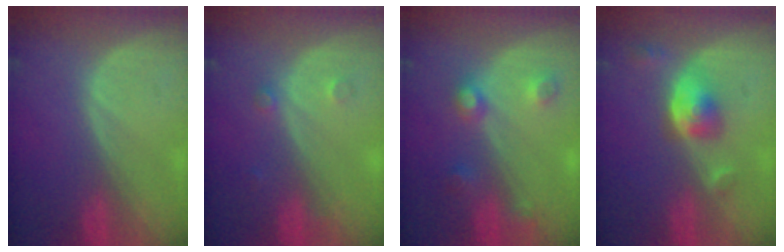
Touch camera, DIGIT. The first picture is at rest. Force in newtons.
{"total": 1.5, "press": 1.5, "slide": 0.1}
{"total": 4.4, "press": 3.9, "slide": 2.1}
{"total": 5.5, "press": 5.0, "slide": 2.3}